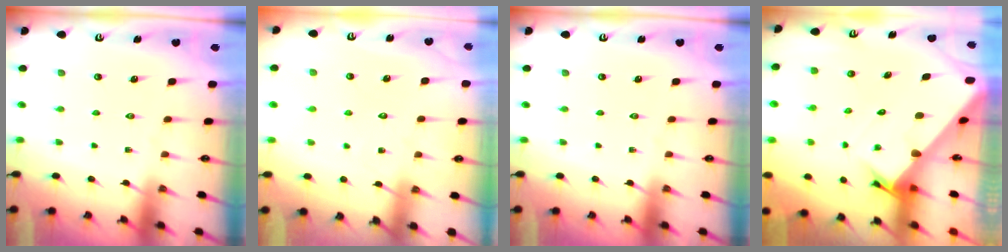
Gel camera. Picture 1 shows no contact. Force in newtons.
{"total": 5.4, "press": 5.3, "slide": 0.6}
{"total": 0.0}
{"total": 3.8, "press": 3.8, "slide": 0.3}